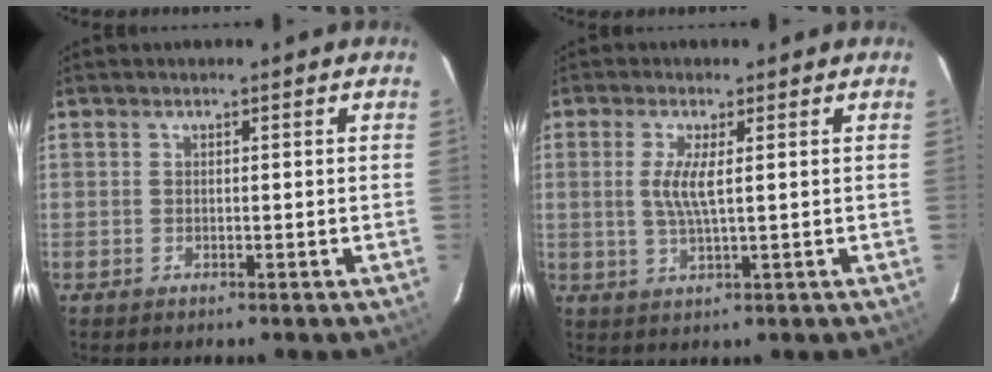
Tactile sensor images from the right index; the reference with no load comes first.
{"total": 4.5, "force": [0.7, 0.4, 4.4], "torque": [-0.093, -0.005, 0.012]}